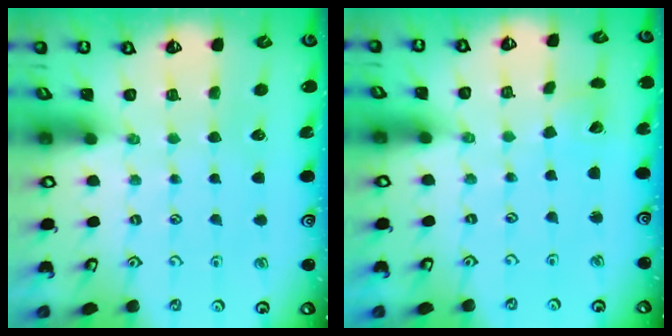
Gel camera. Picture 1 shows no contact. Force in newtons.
{"total": 3.2, "press": 3.2, "slide": 0.4}